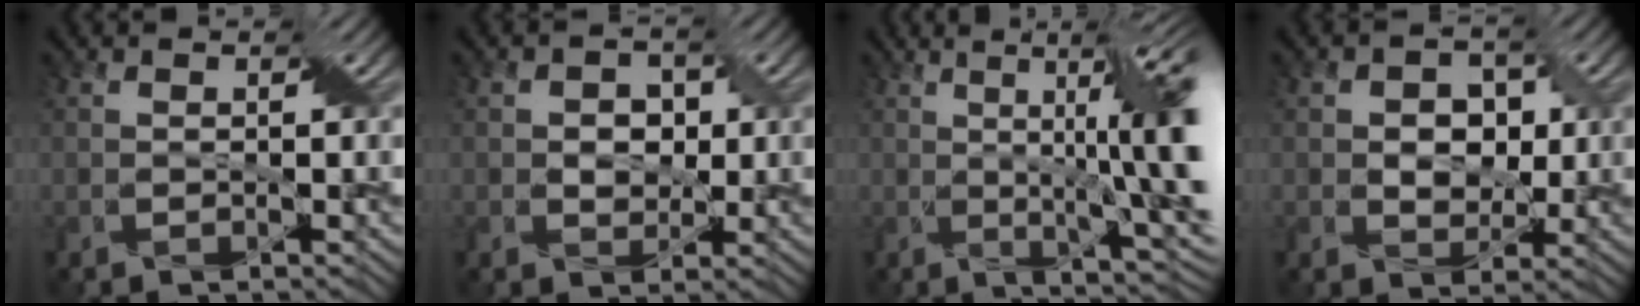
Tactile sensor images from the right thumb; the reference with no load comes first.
{"total": 2.9, "force": [0.1, 2.6, 1.3], "torque": [-0.025, 0.001, -0.010]}
{"total": 14.1, "force": [1.5, 3.1, 13.7], "torque": [-0.174, 0.015, 0.026]}
{"total": 4.3, "force": [0.2, 3.6, 2.4], "torque": [-0.040, 0.001, -0.008]}